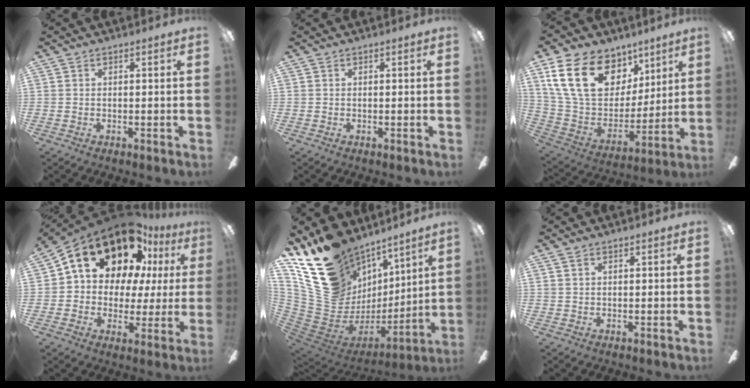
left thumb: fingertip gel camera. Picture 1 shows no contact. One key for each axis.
{"total": 0.0}
{"total": 23.7, "fx": 11.3, "fy": 15.6, "fz": 13.8, "tx": -0.262, "ty": -0.043, "tz": 0.206}
{"total": 19.0, "fx": 12.4, "fy": 10.7, "fz": 9.7, "tx": -0.177, "ty": -0.074, "tz": 0.215}
{"total": 21.0, "fx": 14.2, "fy": 13.5, "fz": 7.6, "tx": -0.145, "ty": -0.104, "tz": 0.292}
{"total": 0.9, "fx": 0.7, "fy": 0.4, "fz": 0.5, "tx": -0.011, "ty": 0.001, "tz": 0.012}